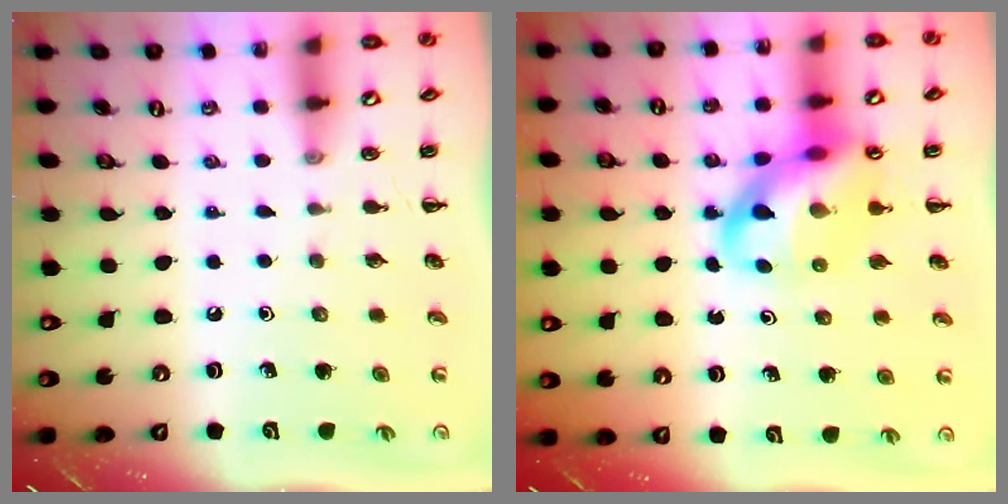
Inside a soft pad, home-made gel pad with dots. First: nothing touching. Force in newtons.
{"total": 14.2, "press": 13.7, "slide": 3.7}